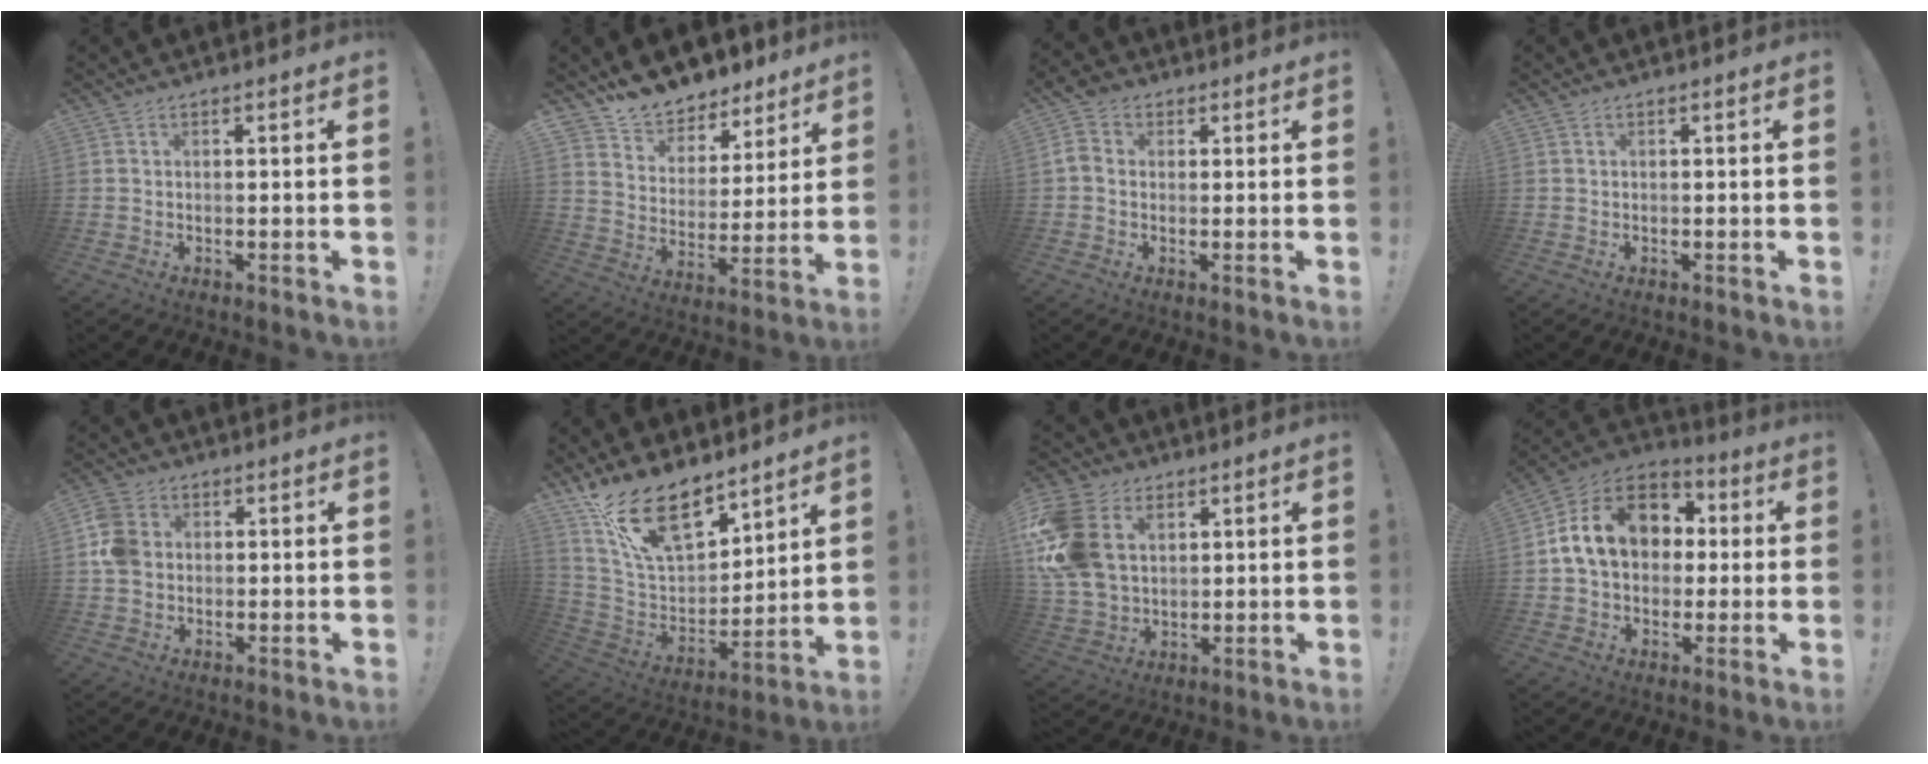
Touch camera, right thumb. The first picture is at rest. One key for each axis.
{"total": 11.3, "fx": 10.3, "fy": 4.5, "fz": 0.9, "tx": -0.032, "ty": -0.093, "tz": 0.191}
{"total": 6.0, "fx": 1.0, "fy": 4.9, "fz": 3.4, "tx": -0.079, "ty": 0.000, "tz": 0.019}
{"total": 0.0}
{"total": 8.7, "fx": 1.1, "fy": 7.1, "fz": 4.9, "tx": -0.099, "ty": 0.013, "tz": 0.025}
{"total": 19.7, "fx": 14.2, "fy": 8.7, "fz": 10.5, "tx": -0.189, "ty": -0.098, "tz": 0.264}
{"total": 19.1, "fx": 5.4, "fy": 14.2, "fz": 11.5, "tx": -0.232, "ty": -0.019, "tz": 0.102}
{"total": 17.1, "fx": 3.4, "fy": 13.1, "fz": 10.6, "tx": -0.169, "ty": 0.008, "tz": 0.067}